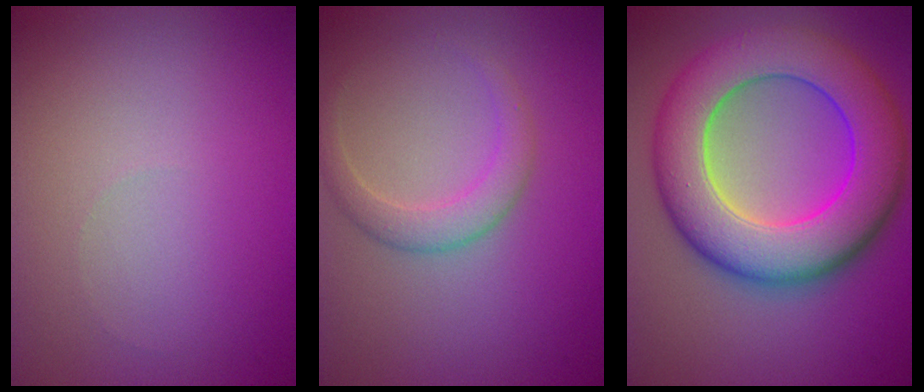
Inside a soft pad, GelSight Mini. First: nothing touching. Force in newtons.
{"total": 2.4, "press": 2.4, "slide": 0.1}
{"total": 11.3, "press": 11.3, "slide": 0.1}